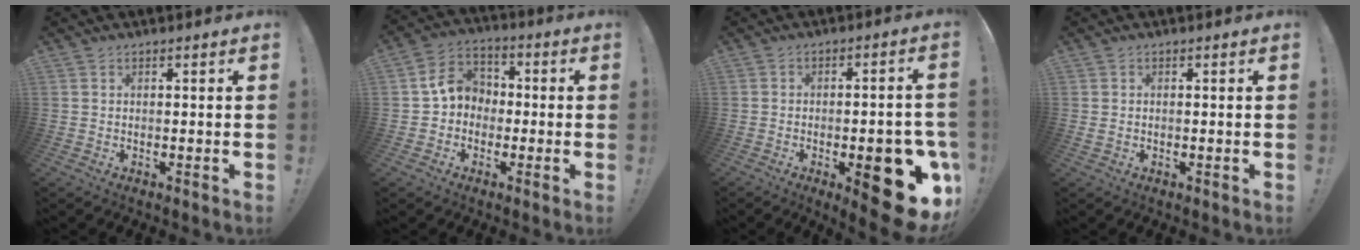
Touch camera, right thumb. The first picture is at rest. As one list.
[{"total": 9.6, "force": [0.3, 8.5, 4.5], "torque": [-0.067, 0.025, 0.014]}, {"total": 17.3, "force": [-6.0, 6.3, 15.0], "torque": [-0.163, 0.027, -0.073]}, {"total": 0.5, "force": [0.3, 0.3, 0.3], "torque": [0.000, 0.000, 0.004]}]